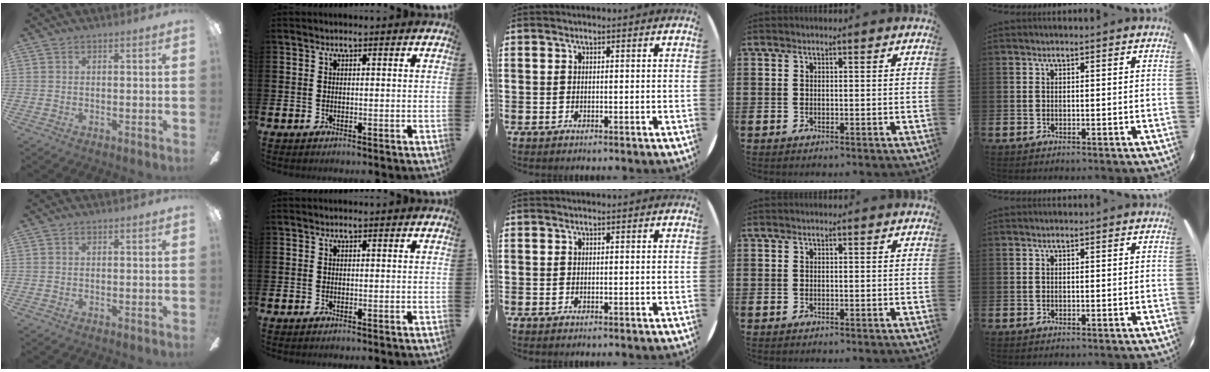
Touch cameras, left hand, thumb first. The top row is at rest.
{}